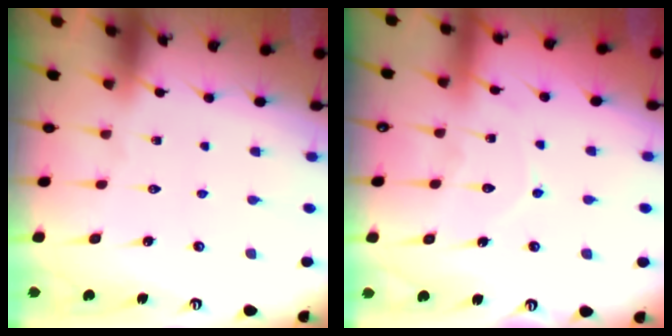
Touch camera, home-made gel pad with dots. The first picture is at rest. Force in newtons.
{"total": 6.5, "press": 6.4, "slide": 0.7}